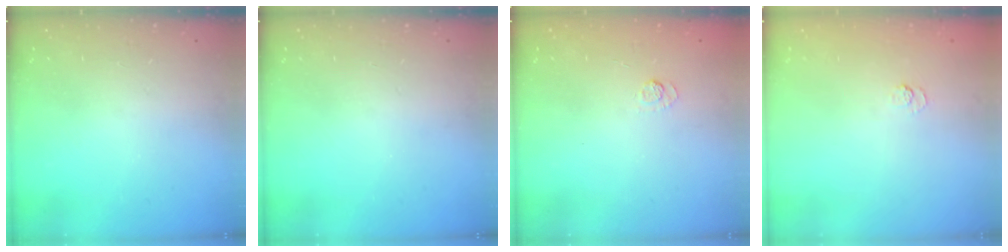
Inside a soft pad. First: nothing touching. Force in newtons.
{"total": 0.0}
{"total": 3.2, "press": 2.9, "slide": 1.4}
{"total": 2.0, "press": 1.5, "slide": 1.3}